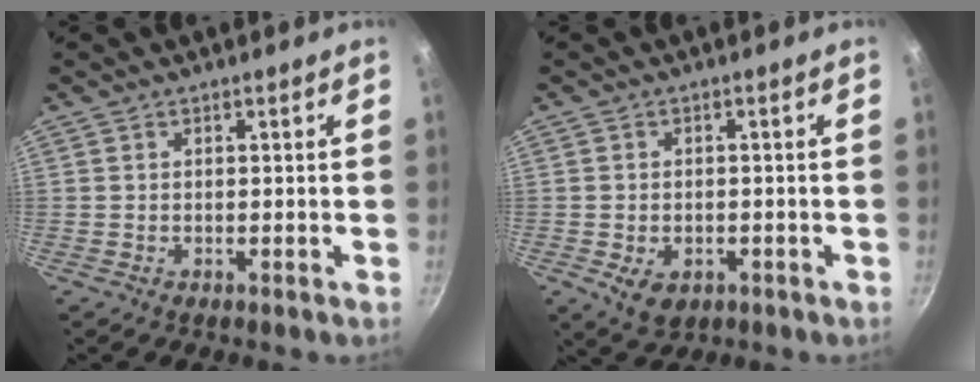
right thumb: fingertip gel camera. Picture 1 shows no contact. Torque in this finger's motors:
{"motor_torque": [-0.23, 0.36, -0.20, -0.16, 0.13]}